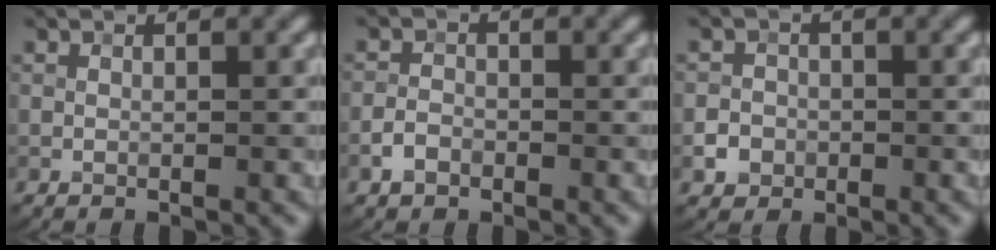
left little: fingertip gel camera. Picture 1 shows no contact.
{"total": 1.8, "force": [-1.1, 1.2, 0.8], "torque": [-0.009, 0.003, -0.024]}
{"total": 1.9, "force": [-0.7, 1.7, 0.4], "torque": [0.005, 0.000, -0.014]}